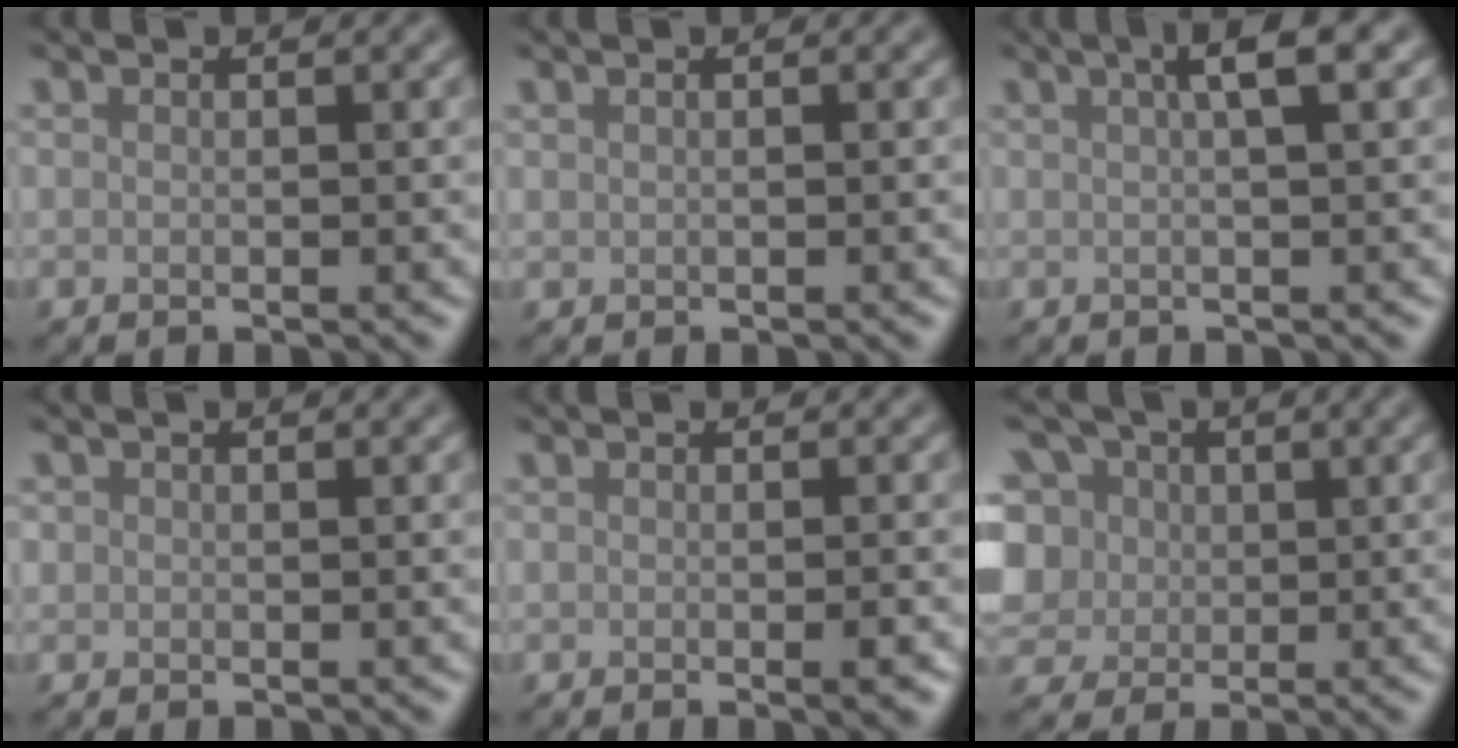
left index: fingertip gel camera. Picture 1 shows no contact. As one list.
[{"total": 0.0}, {"total": 3.4, "force": [1.2, 0.7, 3.1], "torque": [-0.037, 0.013, 0.016]}, {"total": 0.5, "force": [0.2, 0.5, 0.1], "torque": [0.004, -0.001, 0.003]}, {"total": 1.3, "force": [-0.3, 0.2, 1.2], "torque": [-0.013, -0.002, -0.005]}, {"total": 13.5, "force": [3.9, 10.9, 6.9], "torque": [-0.160, 0.047, 0.042]}]